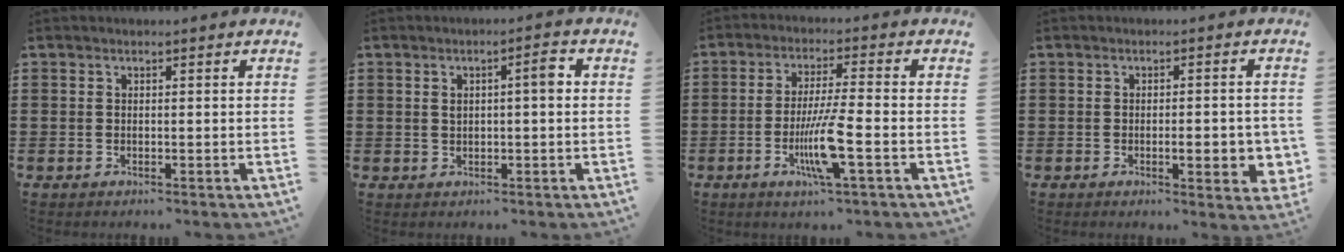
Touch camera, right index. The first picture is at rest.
{"total": 3.3, "force": [0.7, 0.9, 3.1], "torque": [-0.045, 0.001, 0.004]}
{"total": 8.3, "force": [-2.9, 0.5, 7.8], "torque": [-0.155, -0.016, -0.057]}
{"total": 5.0, "force": [-1.0, 1.4, 4.7], "torque": [-0.057, -0.005, -0.018]}